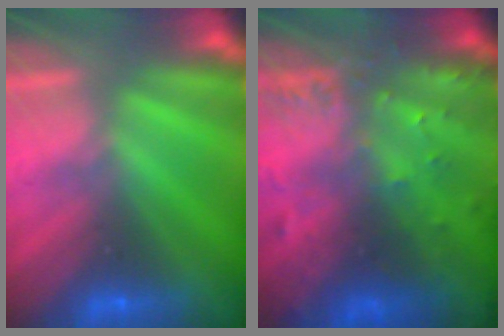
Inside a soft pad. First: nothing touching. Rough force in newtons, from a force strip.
{"total": 6.2}